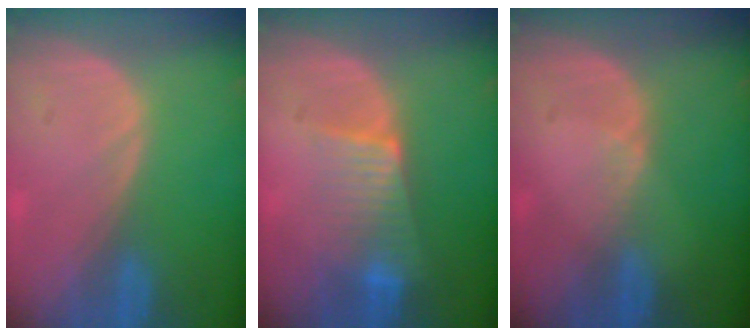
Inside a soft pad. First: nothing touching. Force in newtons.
{"total": 6.3, "press": 5.6, "slide": 3.0}
{"total": 1.4, "press": 0.9, "slide": 1.1}